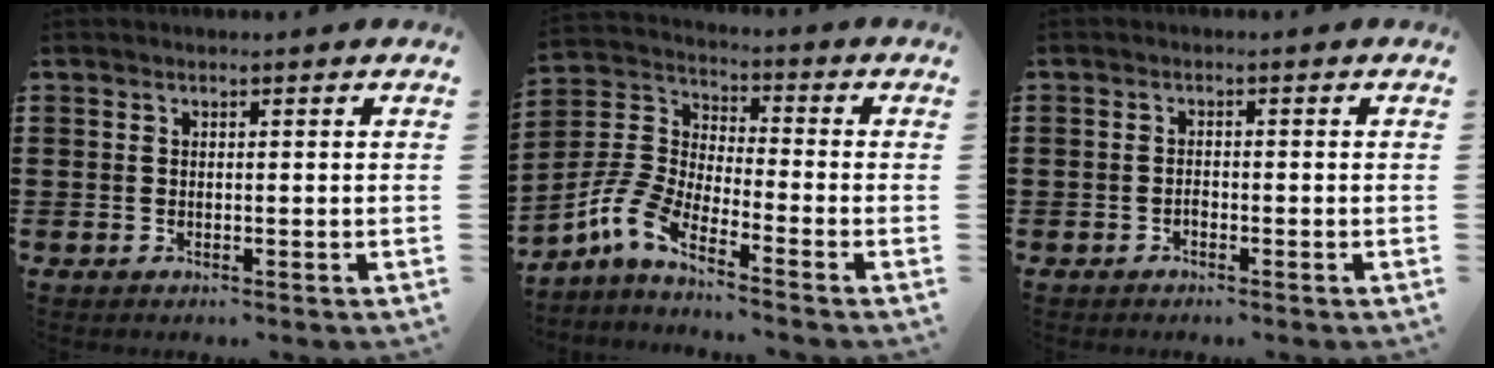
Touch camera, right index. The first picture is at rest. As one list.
[{"total": 6.5, "force": [-5.0, 1.7, 3.8], "torque": [-0.130, -0.021, -0.111]}, {"total": 0.9, "force": [-0.7, 0.5, 0.3], "torque": [-0.008, -0.002, -0.014]}]